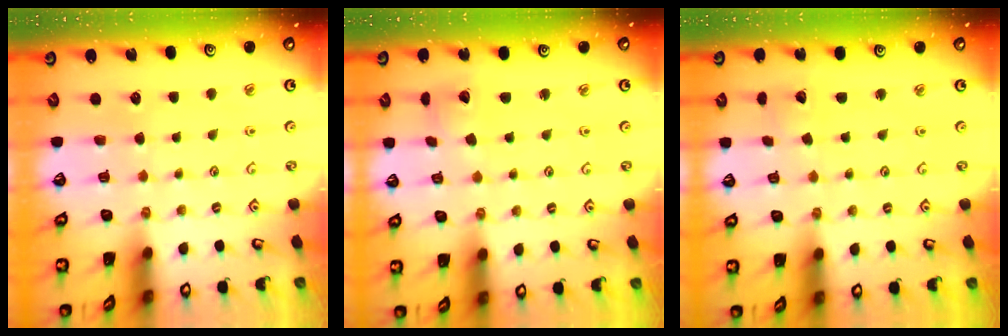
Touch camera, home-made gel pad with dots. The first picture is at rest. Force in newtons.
{"total": 2.6, "press": 2.6, "slide": 0.3}
{"total": 2.2, "press": 2.2, "slide": 0.2}